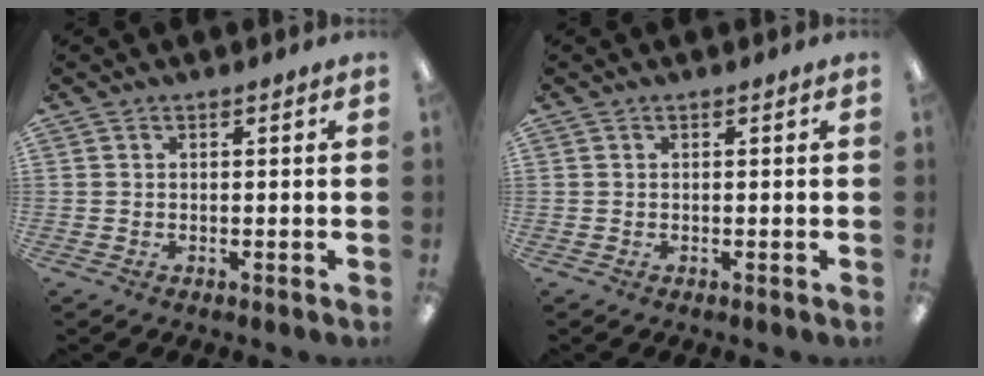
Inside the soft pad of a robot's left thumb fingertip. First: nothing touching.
{"total": 0.0}